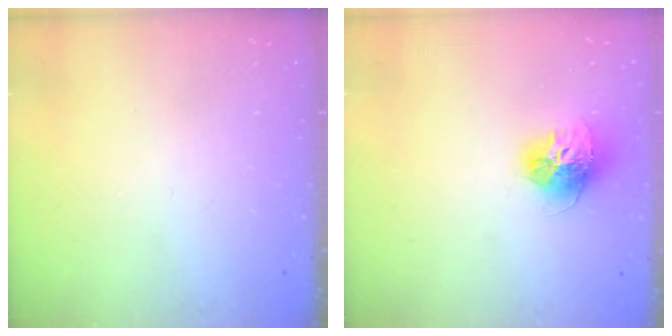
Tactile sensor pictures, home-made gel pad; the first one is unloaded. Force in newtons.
{"total": 12.8, "press": 12.8, "slide": 1.1}